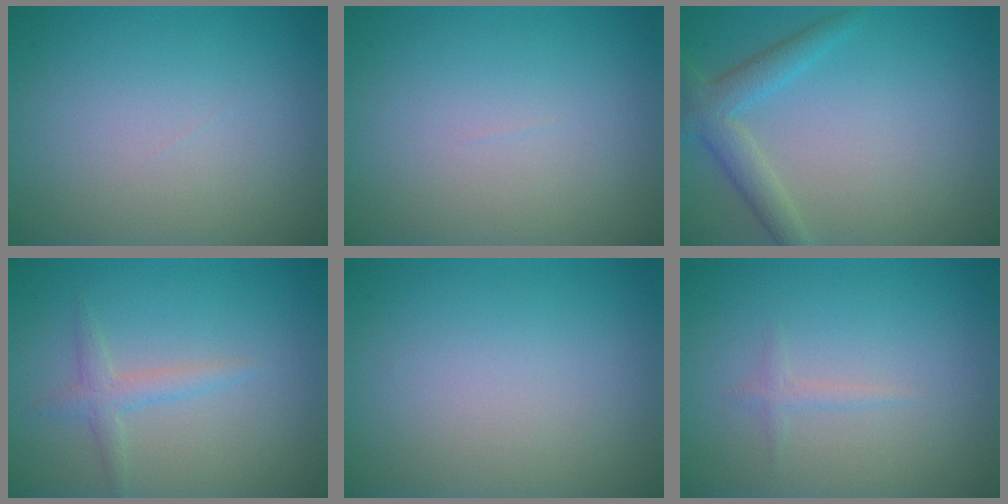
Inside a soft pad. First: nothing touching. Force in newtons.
{"total": 0.0}
{"total": 3.1, "press": 3.1, "slide": 0.2}
{"total": 1.7, "press": 1.7, "slide": 0.1}
{"total": 0.0}
{"total": 0.8, "press": 0.8, "slide": 0.1}